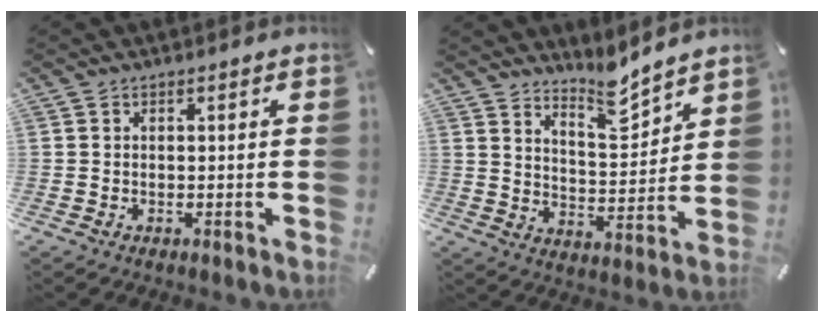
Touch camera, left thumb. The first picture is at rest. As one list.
[{"total": 9.0, "force": [8.3, 2.3, 2.7], "torque": [-0.034, -0.070, 0.149]}]